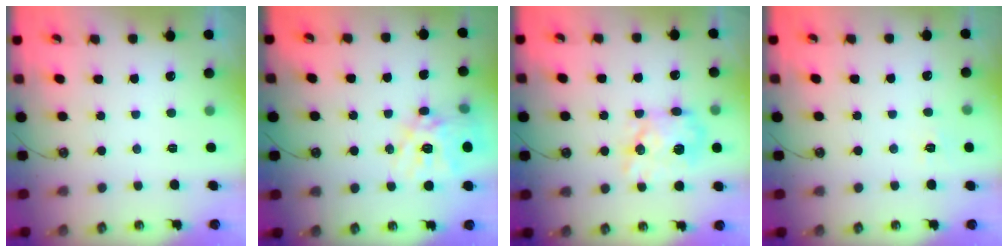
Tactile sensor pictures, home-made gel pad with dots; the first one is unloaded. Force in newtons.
{"total": 16.9, "press": 16.8, "slide": 1.5}
{"total": 14.1, "press": 14.1, "slide": 0.2}
{"total": 5.0, "press": 5.0, "slide": 0.6}